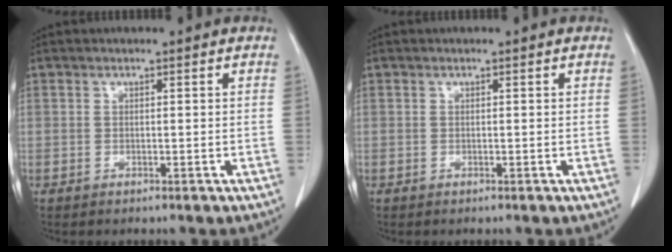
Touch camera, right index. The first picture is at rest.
{"total": 0.0}